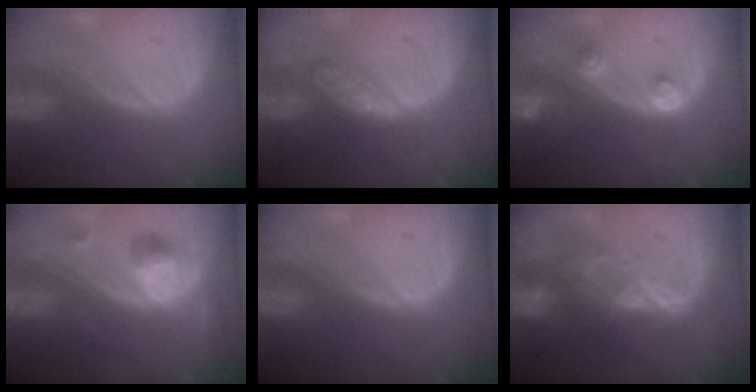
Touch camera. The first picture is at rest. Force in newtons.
{"total": 4.6, "press": 4.4, "slide": 1.4}
{"total": 3.0, "press": 2.8, "slide": 0.9}
{"total": 5.3, "press": 5.1, "slide": 1.5}
{"total": 0.0}
{"total": 6.9, "press": 6.7, "slide": 1.6}